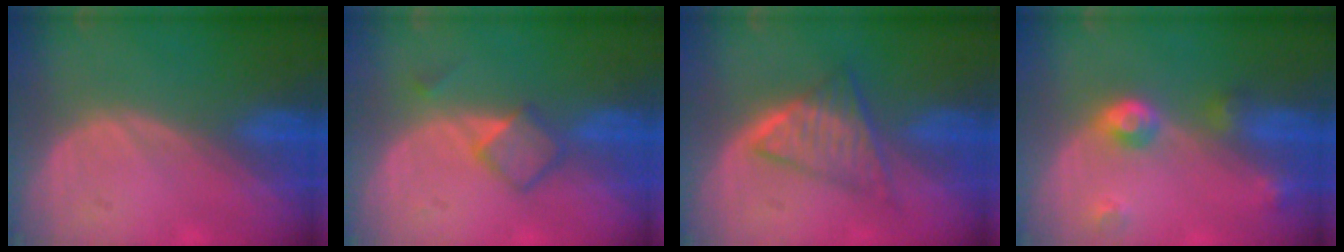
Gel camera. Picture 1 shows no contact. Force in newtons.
{"total": 3.9, "press": 3.8, "slide": 0.3}
{"total": 6.1, "press": 5.7, "slide": 2.0}
{"total": 4.8, "press": 4.3, "slide": 2.0}